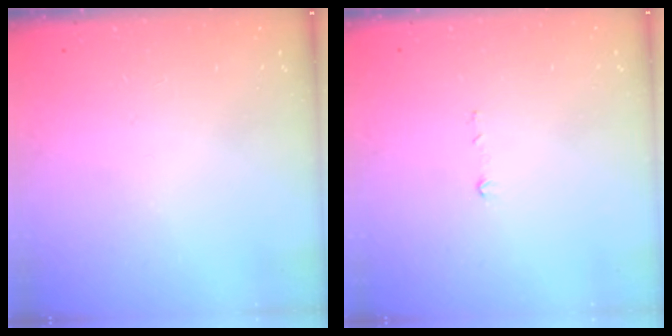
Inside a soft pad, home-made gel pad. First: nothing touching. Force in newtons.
{"total": 4.5, "press": 4.2, "slide": 1.7}